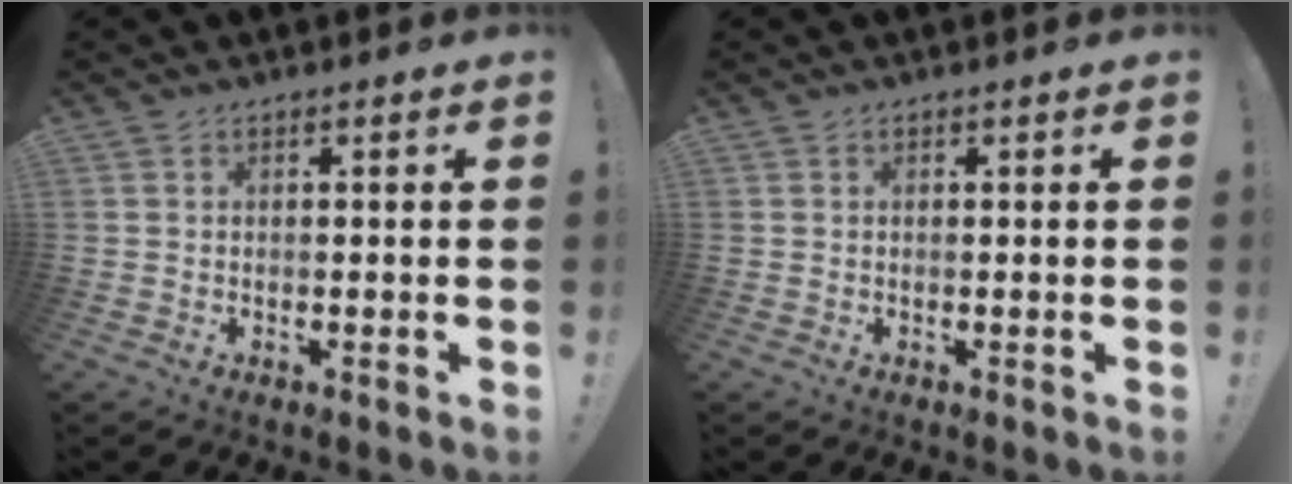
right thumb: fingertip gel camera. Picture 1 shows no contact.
{"total": 0.0}